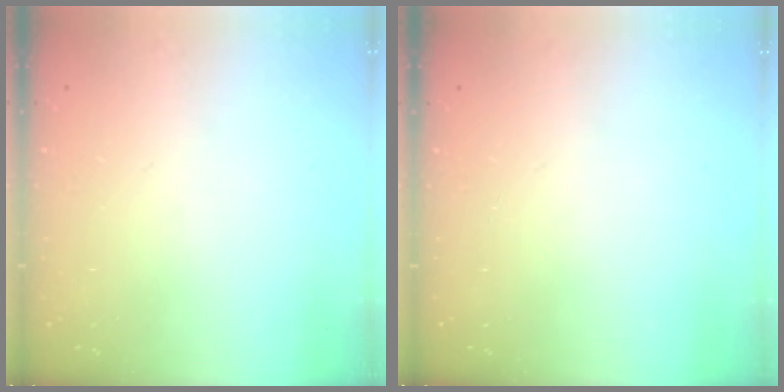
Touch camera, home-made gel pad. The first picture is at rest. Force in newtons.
{"total": 0.0}